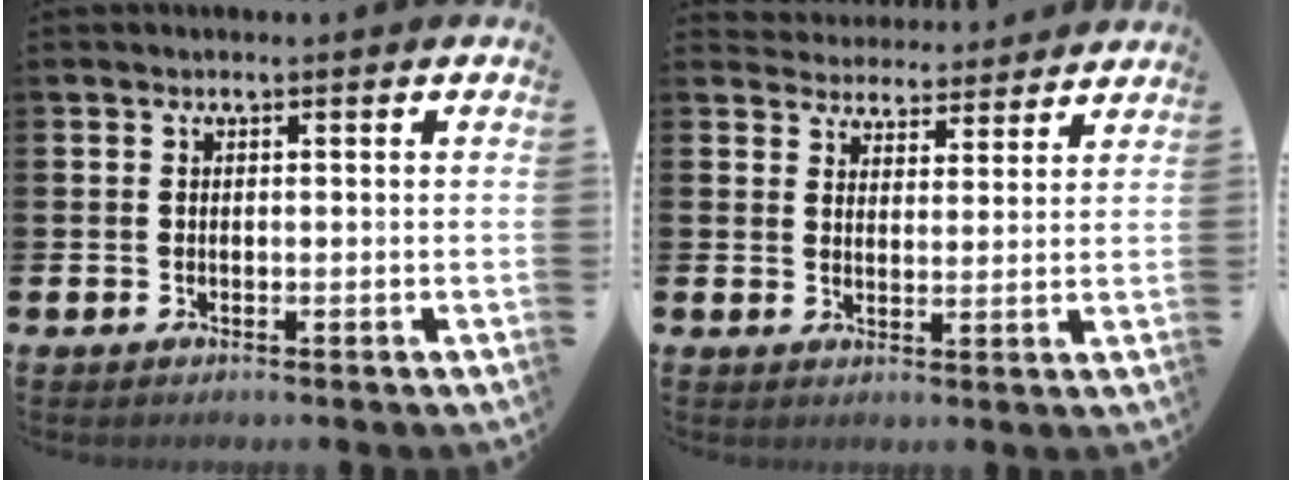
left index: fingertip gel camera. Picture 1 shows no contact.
{"total": 4.3, "force": [4.1, 1.0, -0.6], "torque": [-0.004, -0.032, 0.073]}